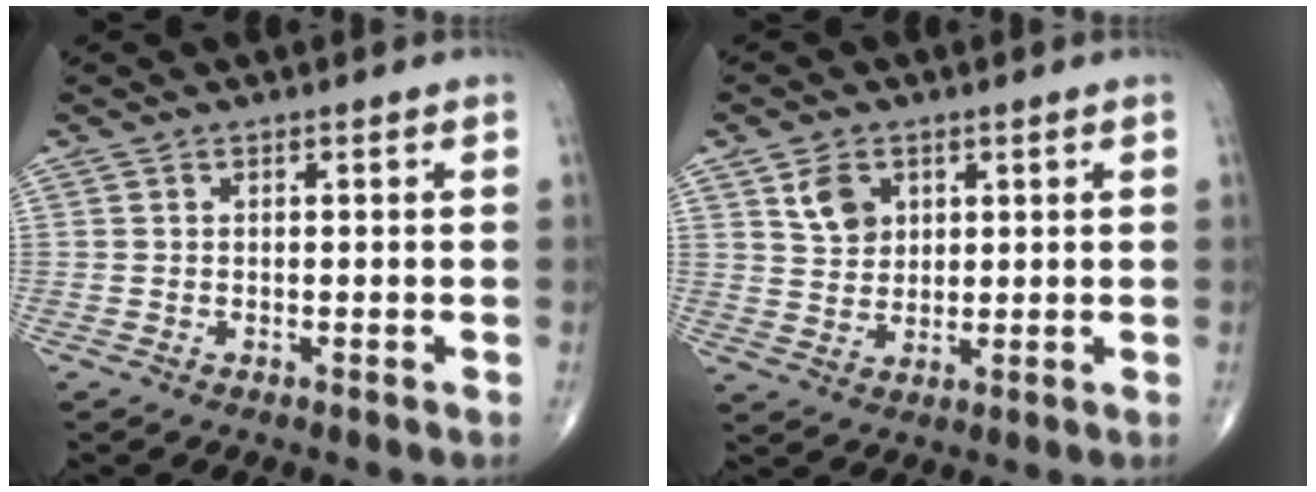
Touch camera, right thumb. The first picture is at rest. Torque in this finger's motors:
{"motor_torque": [-0.60, 0.68, 0.01, -0.03, 0.02]}